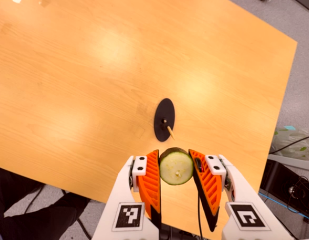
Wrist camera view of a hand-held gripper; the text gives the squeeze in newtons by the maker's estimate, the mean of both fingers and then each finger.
{"total": 9.9, "left": 9.3, "right": 10.5}